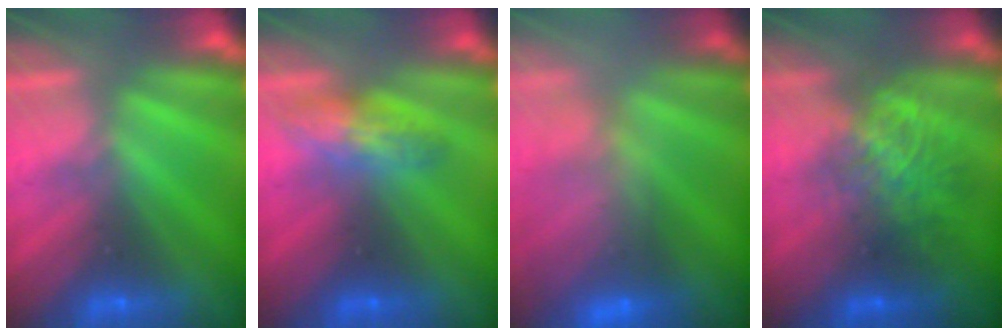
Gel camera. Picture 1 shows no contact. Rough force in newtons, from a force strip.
{"total": 2.6}
{"total": 7.6}
{"total": 7.8}